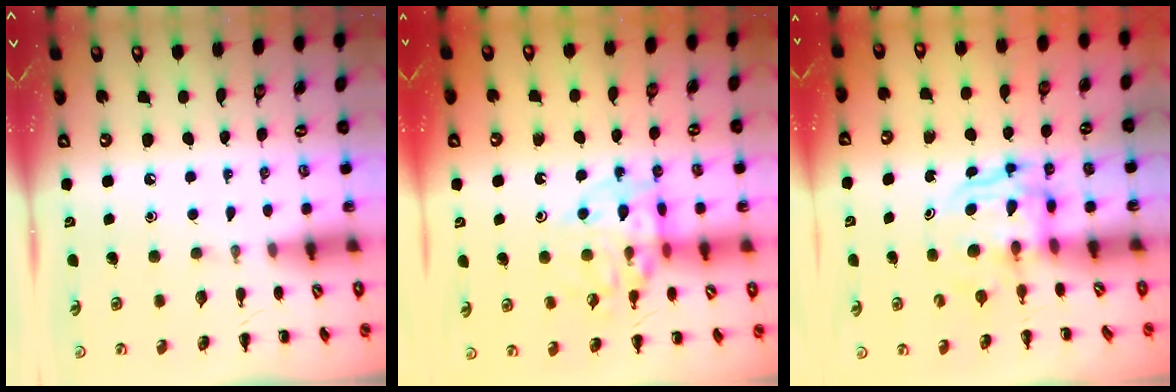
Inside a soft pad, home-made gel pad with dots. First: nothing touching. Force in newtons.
{"total": 13.9, "press": 13.8, "slide": 1.8}
{"total": 3.6, "press": 3.6, "slide": 0.4}